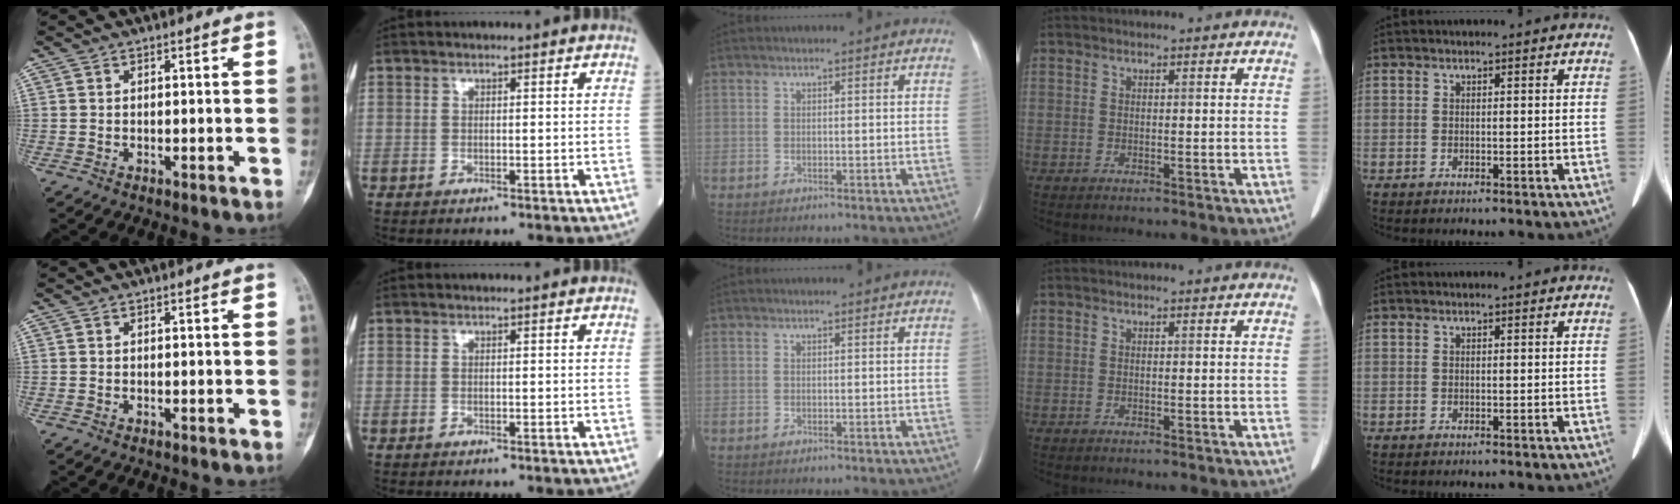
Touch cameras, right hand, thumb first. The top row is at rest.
{}